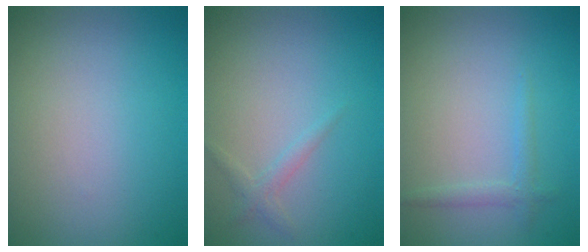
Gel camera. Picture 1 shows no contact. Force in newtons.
{"total": 1.1, "press": 1.1, "slide": 0.1}
{"total": 1.1, "press": 1.1, "slide": 0.1}